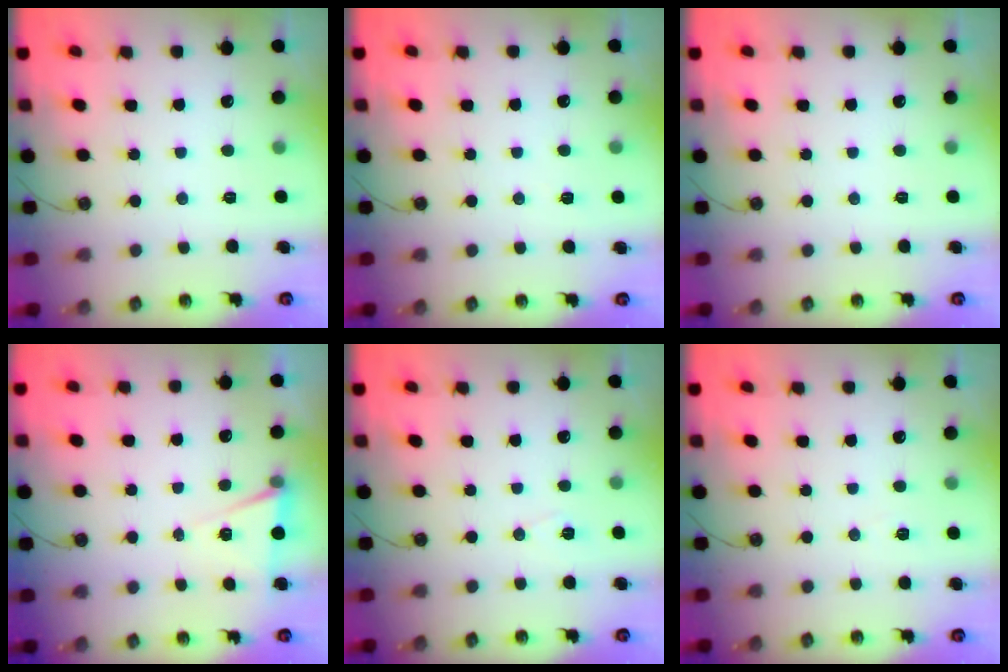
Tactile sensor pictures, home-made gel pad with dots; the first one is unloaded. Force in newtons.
{"total": 2.0, "press": 0.8, "slide": 1.8}
{"total": 0.0}
{"total": 5.5, "press": 3.2, "slide": 4.5}
{"total": 6.3, "press": 4.2, "slide": 4.6}
{"total": 5.6, "press": 3.4, "slide": 4.5}